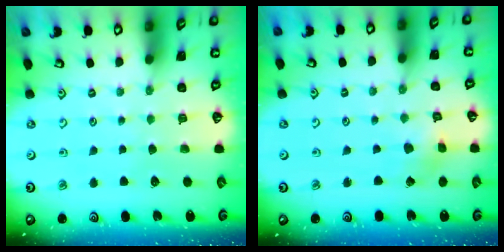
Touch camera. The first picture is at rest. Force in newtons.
{"total": 2.1, "press": 2.1, "slide": 0.3}